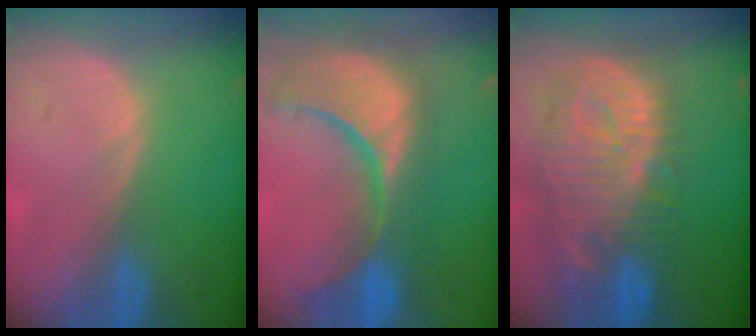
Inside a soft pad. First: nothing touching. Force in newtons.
{"total": 15.1, "press": 12.0, "slide": 9.1}
{"total": 13.6, "press": 11.8, "slide": 6.6}